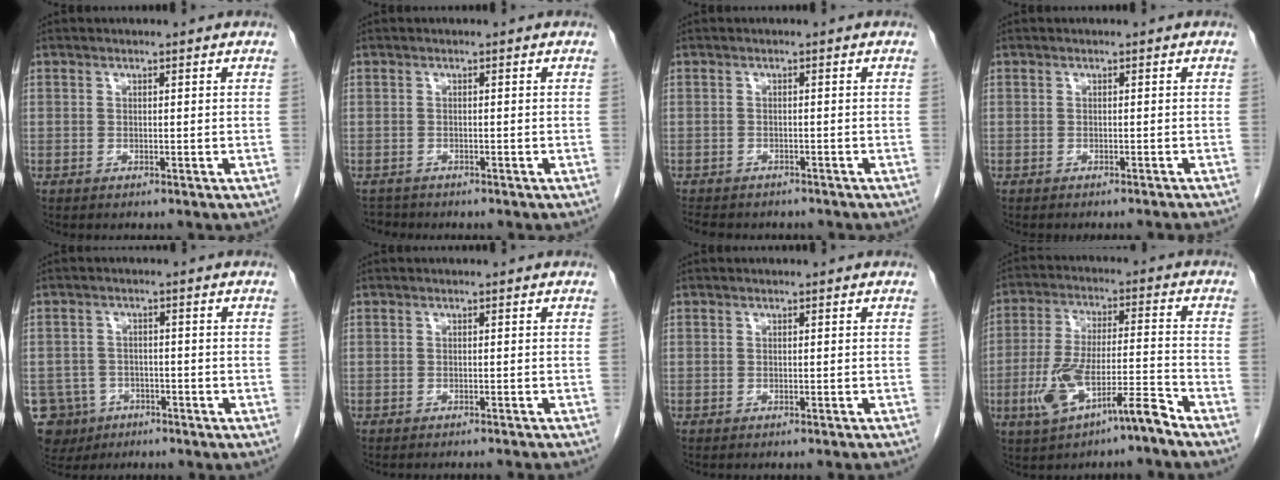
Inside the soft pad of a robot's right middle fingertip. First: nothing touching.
{"total": 1.8, "force": [-1.7, 0.5, -0.3], "torque": [0.002, -0.006, -0.028]}
{"total": 8.2, "force": [-7.0, 3.0, 3.1], "torque": [-0.059, -0.002, -0.088]}
{"total": 5.4, "force": [-5.0, 0.0, 1.8], "torque": [-0.017, -0.015, -0.057]}
{"total": 8.0, "force": [-4.3, 6.7, 1.0], "torque": [-0.033, 0.008, -0.060]}
{"total": 5.6, "force": [-5.4, 0.0, 1.6], "torque": [-0.014, -0.012, -0.060]}
{"total": 3.9, "force": [-3.6, 0.2, 1.5], "torque": [-0.018, -0.010, -0.042]}
{"total": 9.9, "force": [-5.8, 1.6, 7.9], "torque": [-0.162, 0.014, -0.100]}